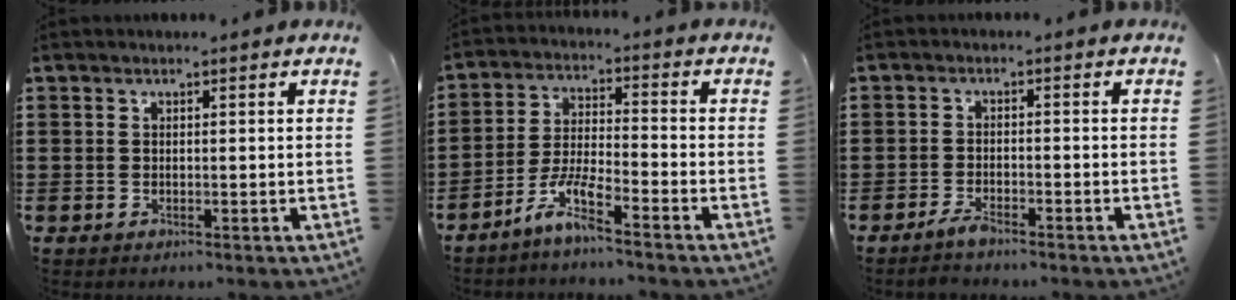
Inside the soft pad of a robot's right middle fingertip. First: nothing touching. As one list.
[{"total": 6.5, "force": [-4.9, 0.7, 4.1], "torque": [-0.095, -0.008, -0.097]}, {"total": 2.4, "force": [-2.0, 0.4, 1.3], "torque": [-0.029, 0.001, -0.040]}]